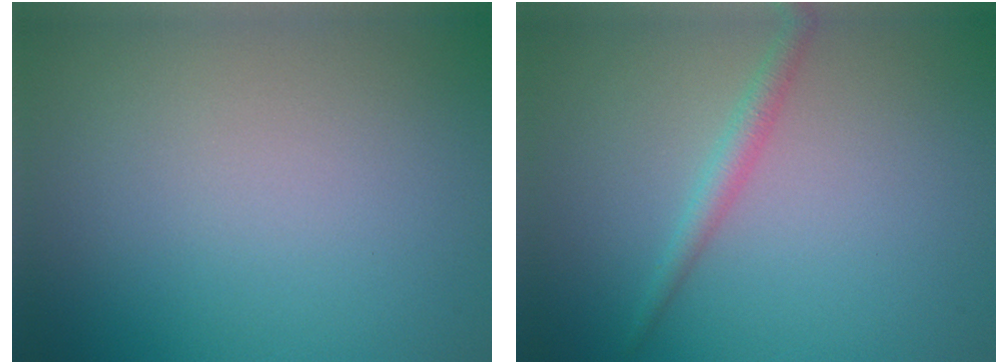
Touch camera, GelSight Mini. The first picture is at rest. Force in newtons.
{"total": 1.6, "press": 1.6, "slide": 0.0}